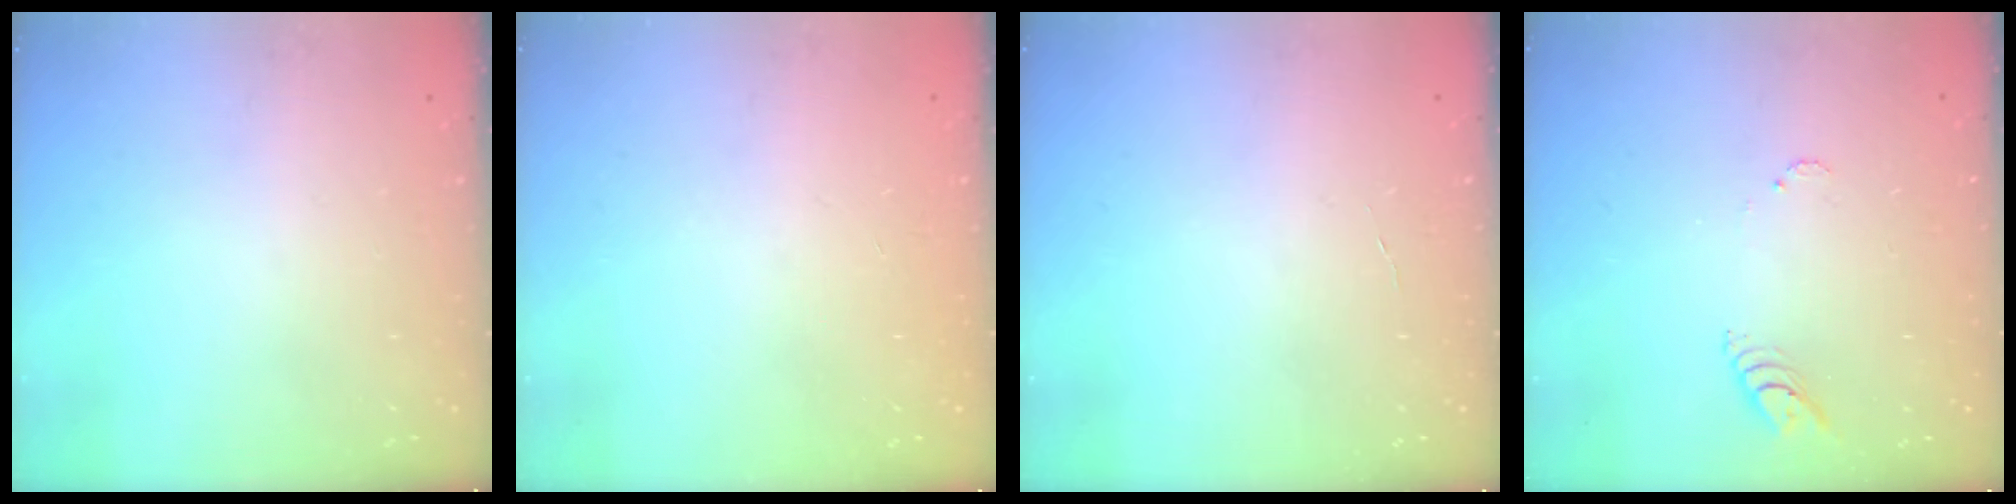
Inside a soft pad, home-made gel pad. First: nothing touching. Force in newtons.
{"total": 0.0}
{"total": 2.1, "press": 2.1, "slide": 0.2}
{"total": 3.9, "press": 3.9, "slide": 0.2}